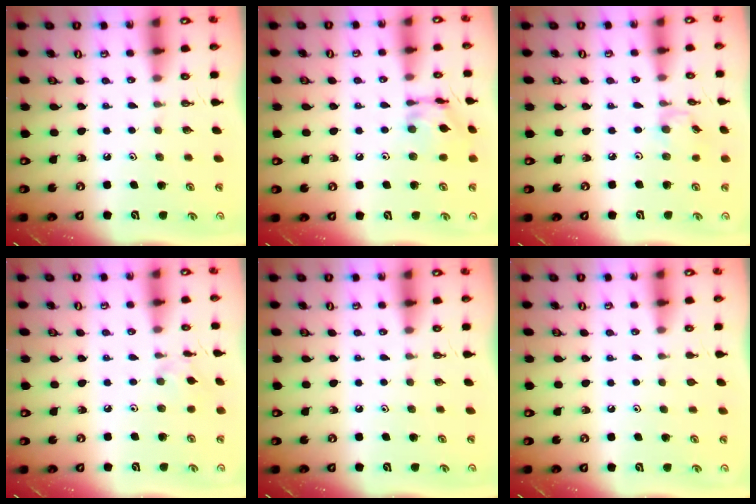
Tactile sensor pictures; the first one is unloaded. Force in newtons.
{"total": 12.6, "press": 12.5, "slide": 0.9}
{"total": 3.1, "press": 3.1, "slide": 0.5}
{"total": 6.5, "press": 6.4, "slide": 0.9}
{"total": 0.0}
{"total": 0.6, "press": 0.6, "slide": 0.2}